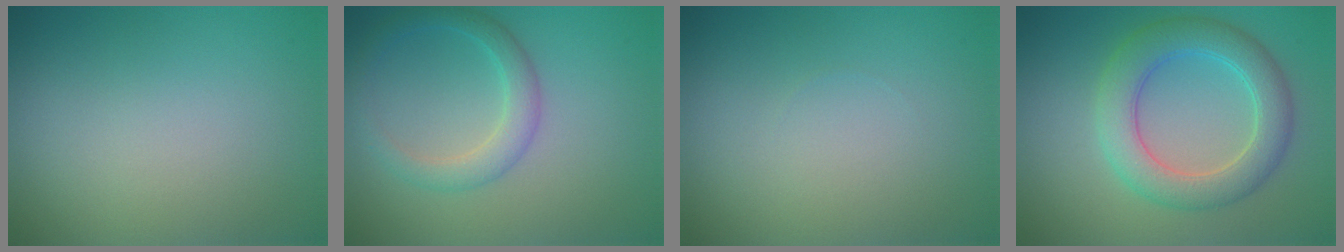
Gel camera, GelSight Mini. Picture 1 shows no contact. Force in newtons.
{"total": 2.8, "press": 2.8, "slide": 0.2}
{"total": 0.0}
{"total": 5.4, "press": 5.4, "slide": 0.2}